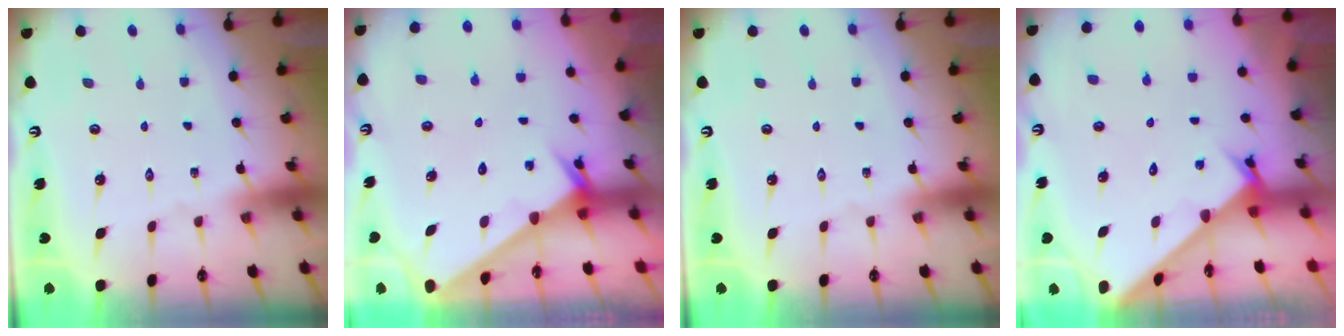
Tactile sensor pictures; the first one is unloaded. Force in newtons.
{"total": 2.3, "press": 2.3, "slide": 0.1}
{"total": 0.0}
{"total": 2.2, "press": 2.2, "slide": 0.1}